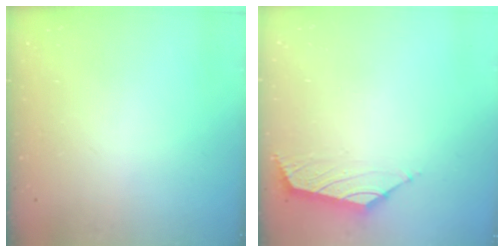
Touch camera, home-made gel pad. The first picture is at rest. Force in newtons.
{"total": 1.6, "press": 1.4, "slide": 0.7}